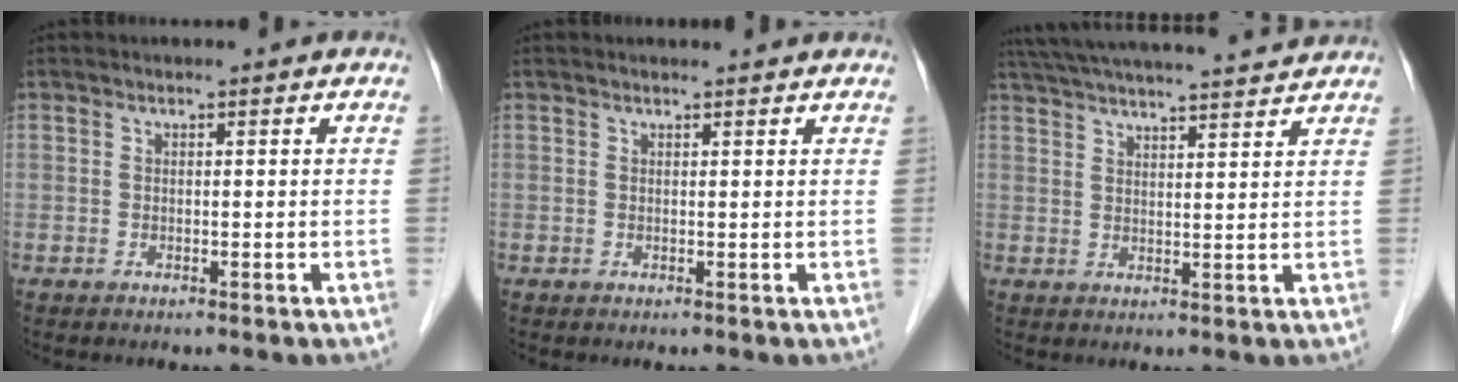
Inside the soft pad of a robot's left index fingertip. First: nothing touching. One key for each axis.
{"total": 2.5, "fx": 2.4, "fy": 0.2, "fz": 0.7, "tx": -0.012, "ty": 0.010, "tz": 0.024}
{"total": 18.6, "fx": 17.1, "fy": 1.2, "fz": 7.2, "tx": -0.127, "ty": 0.032, "tz": 0.245}